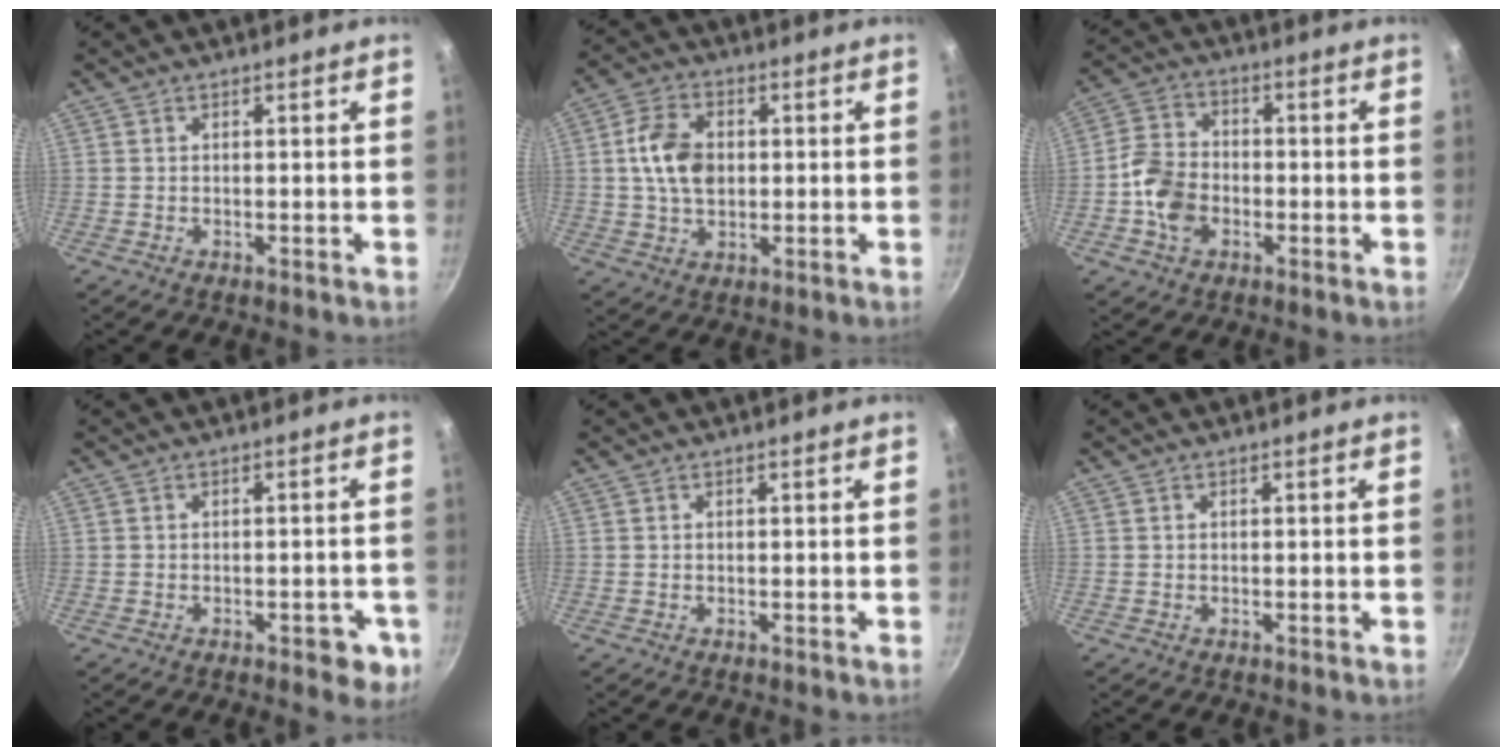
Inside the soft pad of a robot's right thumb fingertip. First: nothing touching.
{"total": 9.8, "force": [0.9, 6.7, 7.0], "torque": [-0.115, 0.011, 0.011]}
{"total": 8.9, "force": [-2.4, 6.6, 5.5], "torque": [-0.089, 0.023, -0.057]}
{"total": 5.1, "force": [-2.0, 2.6, 4.0], "torque": [-0.025, 0.015, -0.019]}
{"total": 0.0}
{"total": 0.0}